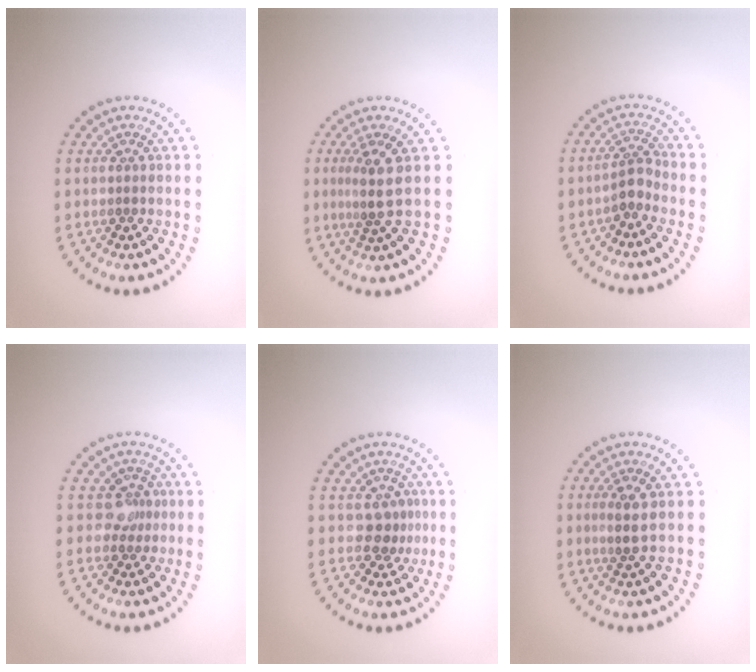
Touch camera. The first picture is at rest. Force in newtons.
{"total": 2.8, "press": 2.0, "slide": 1.9}
{"total": 2.1, "press": 1.6, "slide": 1.3}
{"total": 2.1, "press": 1.5, "slide": 1.4}
{"total": 2.2, "press": 1.6, "slide": 1.6}
{"total": 1.9, "press": 1.6, "slide": 0.9}